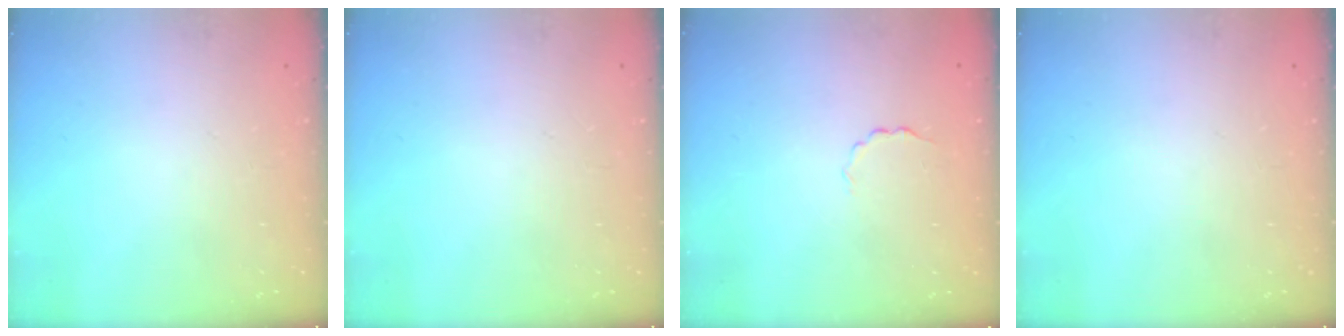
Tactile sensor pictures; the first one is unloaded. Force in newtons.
{"total": 0.0}
{"total": 2.0, "press": 1.9, "slide": 0.6}
{"total": 0.0}